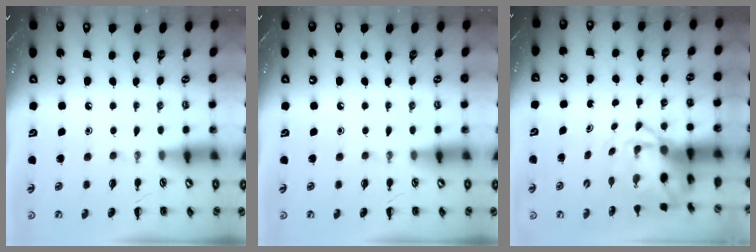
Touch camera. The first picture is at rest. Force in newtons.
{"total": 0.0}
{"total": 4.5, "press": 4.4, "slide": 1.1}